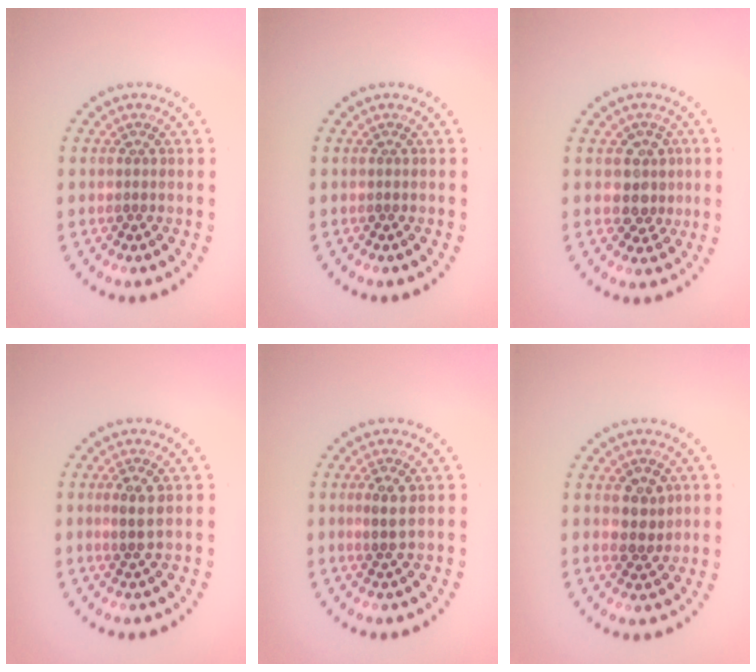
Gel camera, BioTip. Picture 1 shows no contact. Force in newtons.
{"total": 0.0}
{"total": 2.4, "press": 2.1, "slide": 1.1}
{"total": 1.8, "press": 1.6, "slide": 0.7}
{"total": 1.8, "press": 1.6, "slide": 0.7}
{"total": 2.6, "press": 2.6, "slide": 0.4}